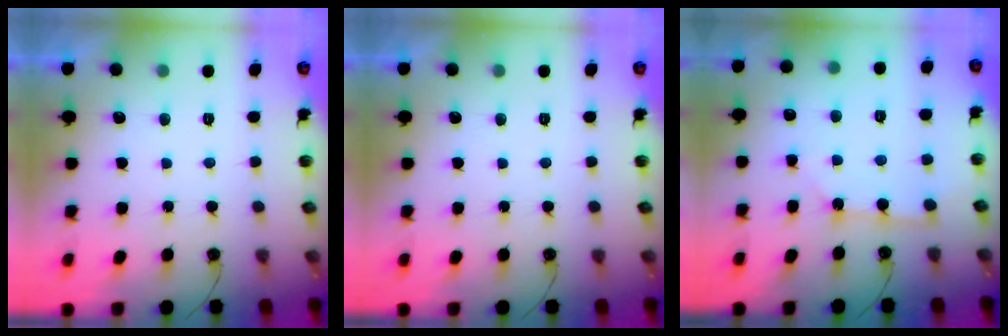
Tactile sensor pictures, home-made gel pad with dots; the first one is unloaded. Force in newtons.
{"total": 0.0}
{"total": 3.0, "press": 2.9, "slide": 0.3}